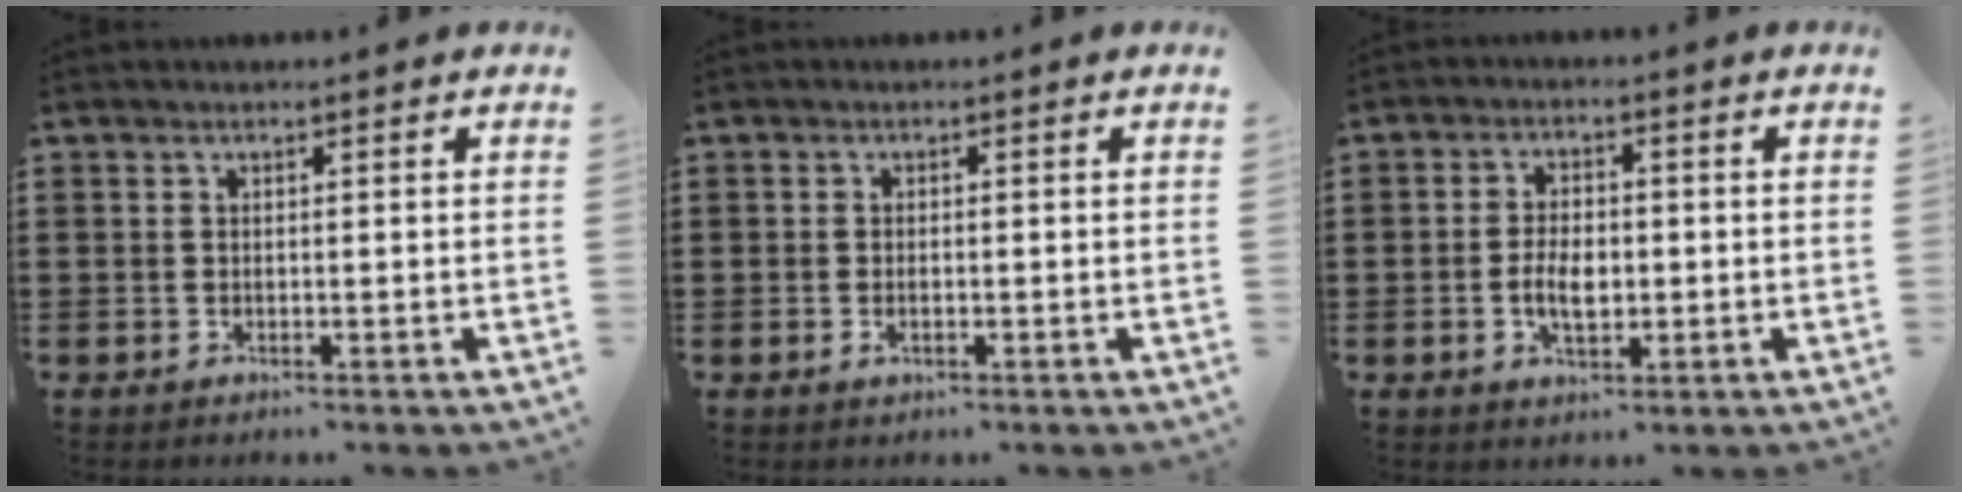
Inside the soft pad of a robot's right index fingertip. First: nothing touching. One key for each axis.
{"total": 1.1, "fx": -0.4, "fy": 0.6, "fz": 0.9, "tx": -0.026, "ty": -0.004, "tz": -0.009}
{"total": 4.9, "fx": -0.8, "fy": 2.6, "fz": 4.0, "tx": -0.073, "ty": 0.001, "tz": -0.017}